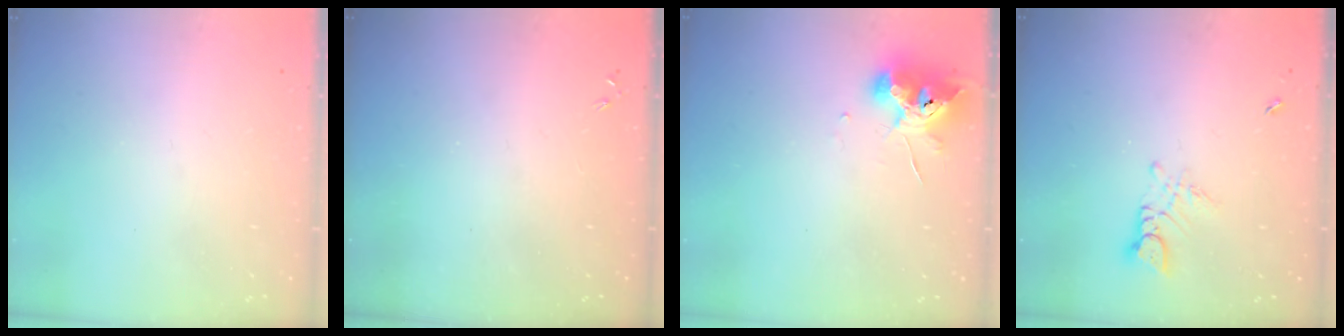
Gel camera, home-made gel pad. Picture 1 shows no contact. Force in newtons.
{"total": 0.0}
{"total": 9.8, "press": 9.7, "slide": 1.3}
{"total": 3.0, "press": 3.0, "slide": 0.2}